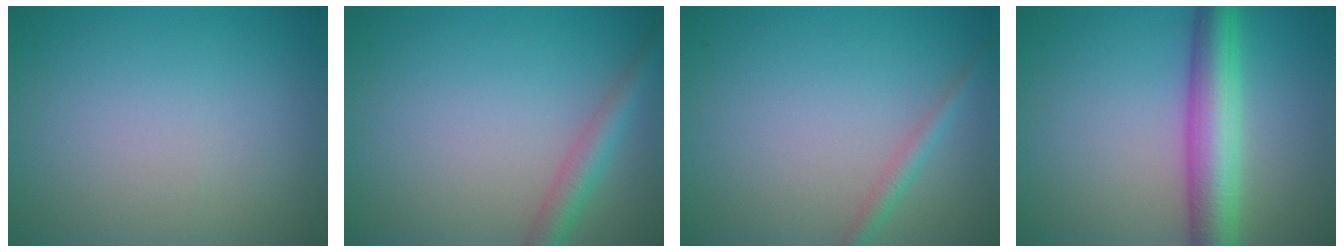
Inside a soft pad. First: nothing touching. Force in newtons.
{"total": 2.8, "press": 2.8, "slide": 0.1}
{"total": 1.5, "press": 1.5, "slide": 0.0}
{"total": 6.6, "press": 6.6, "slide": 0.1}